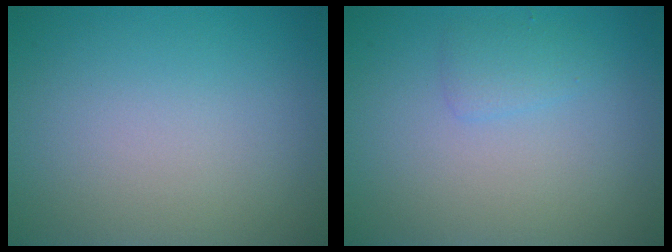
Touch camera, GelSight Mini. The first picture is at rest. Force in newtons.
{"total": 1.2, "press": 1.2, "slide": 0.1}